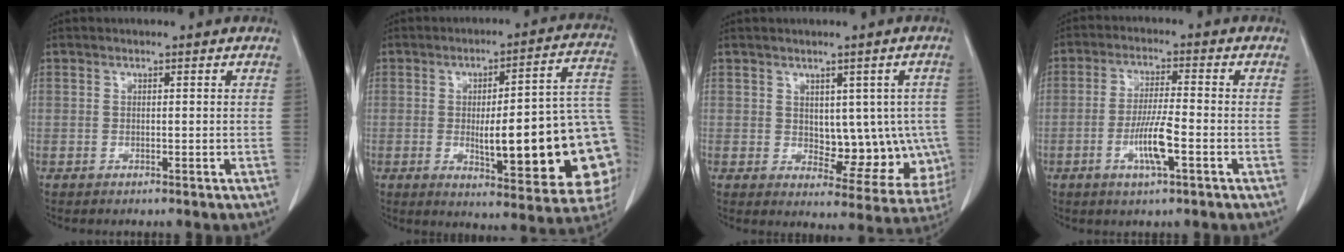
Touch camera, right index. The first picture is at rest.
{"total": 23.6, "force": [-3.5, 4.6, 22.9], "torque": [-0.217, 0.018, -0.031]}
{"total": 10.3, "force": [0.2, 6.0, 8.4], "torque": [-0.080, 0.013, 0.025]}
{"total": 6.9, "force": [-2.4, 0.6, 6.5], "torque": [-0.123, -0.004, -0.043]}